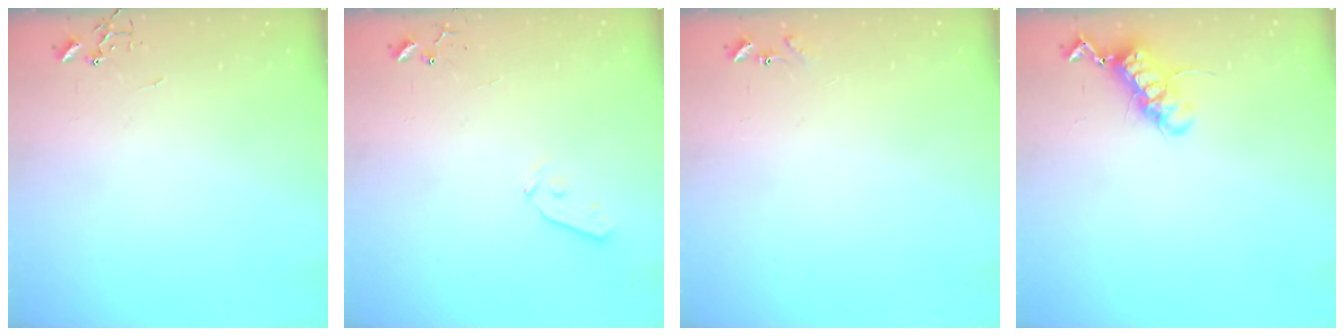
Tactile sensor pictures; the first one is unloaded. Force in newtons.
{"total": 4.4, "press": 4.3, "slide": 0.6}
{"total": 6.9, "press": 6.8, "slide": 0.6}
{"total": 12.0, "press": 12.0, "slide": 1.3}